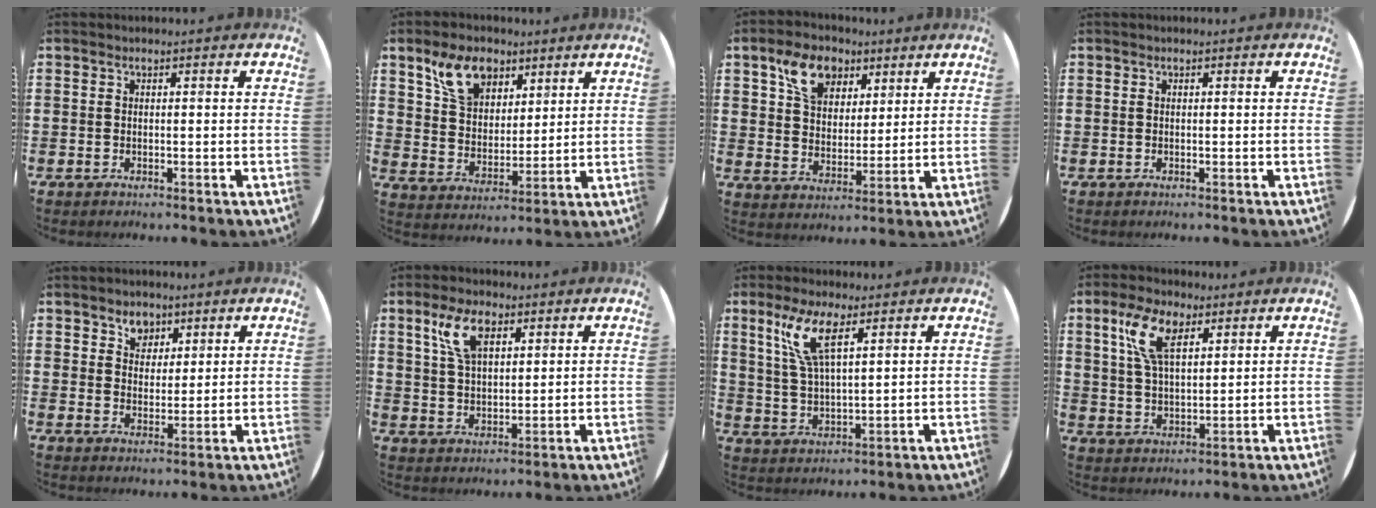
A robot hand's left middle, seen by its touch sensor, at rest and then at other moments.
{"total": 8.0, "force": [5.5, 4.6, 3.5], "torque": [-0.081, 0.001, 0.104]}
{"total": 7.6, "force": [4.8, 4.8, 3.5], "torque": [-0.072, 0.008, 0.089]}
{"total": 0.0}
{"total": 3.6, "force": [2.6, 2.4, 0.3], "torque": [-0.008, 0.004, 0.047]}
{"total": 6.7, "force": [3.7, 3.3, 4.5], "torque": [-0.092, 0.008, 0.064]}
{"total": 7.2, "force": [4.3, 1.8, 5.4], "torque": [-0.120, 0.004, 0.075]}
{"total": 7.9, "force": [4.6, 3.4, 5.4], "torque": [-0.121, 0.011, 0.082]}